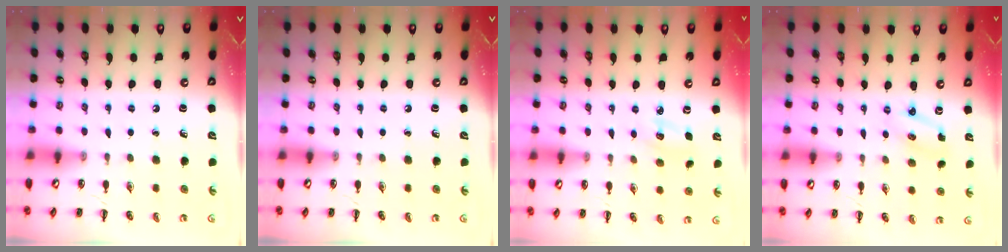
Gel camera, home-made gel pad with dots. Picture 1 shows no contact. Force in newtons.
{"total": 0.0}
{"total": 4.0, "press": 3.8, "slide": 1.2}
{"total": 2.2, "press": 2.1, "slide": 0.6}